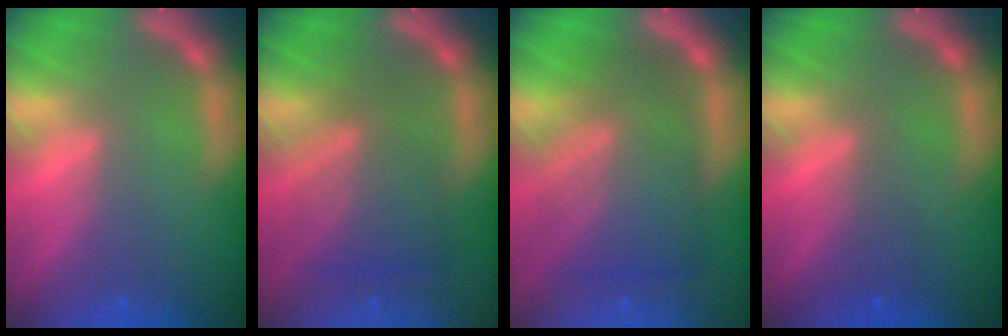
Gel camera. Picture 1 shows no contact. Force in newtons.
{"total": 6.0}
{"total": 9.0}
{"total": 1.5}